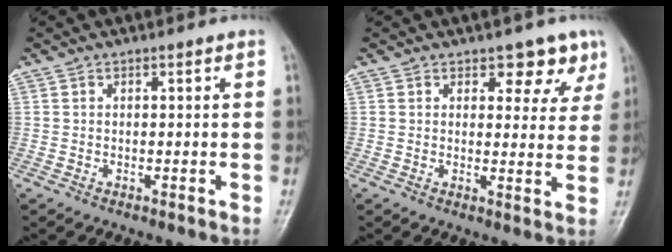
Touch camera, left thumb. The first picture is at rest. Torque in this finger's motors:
{"motor_torque": [-0.09, 0.06, -0.09, -0.09, 0.01]}